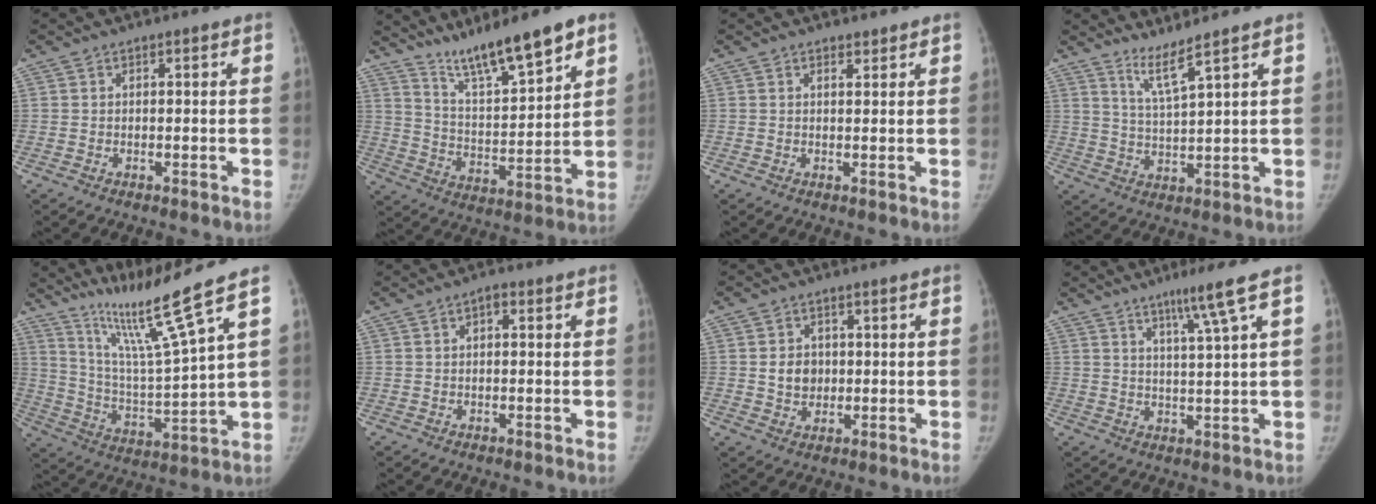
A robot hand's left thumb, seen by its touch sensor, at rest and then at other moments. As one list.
[{"total": 14.2, "force": [10.5, 2.0, 9.4], "torque": [-0.145, -0.061, 0.191]}, {"total": 1.3, "force": [1.1, 0.6, 0.3], "torque": [0.003, -0.009, 0.016]}, {"total": 4.9, "force": [3.9, -0.9, 2.8], "torque": [-0.057, -0.049, 0.086]}, {"total": 14.3, "force": [10.6, -2.2, 9.3], "torque": [-0.158, -0.080, 0.201]}, {"total": 1.8, "force": [0.6, 1.0, 1.4], "torque": [-0.020, 0.005, 0.008]}, {"total": 4.9, "force": [0.4, 4.2, 2.6], "torque": [-0.022, -0.001, 0.012]}, {"total": 6.9, "force": [4.0, -1.3, 5.5], "torque": [-0.091, -0.029, 0.069]}]